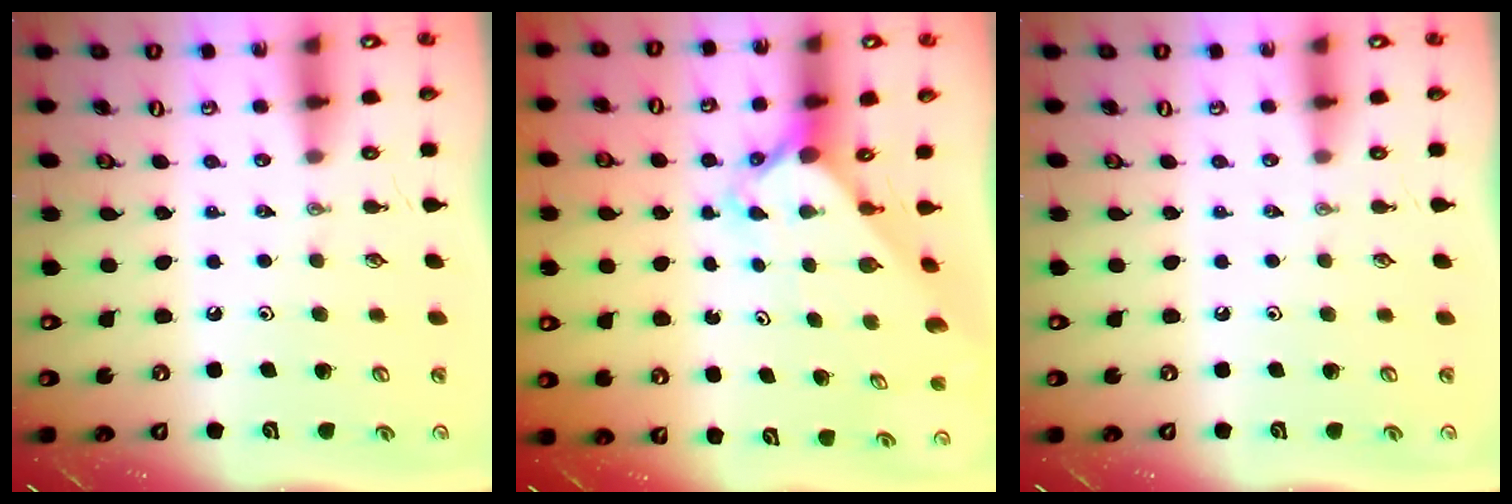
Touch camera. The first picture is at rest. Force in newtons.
{"total": 2.3, "press": 2.3, "slide": 0.1}
{"total": 0.0}